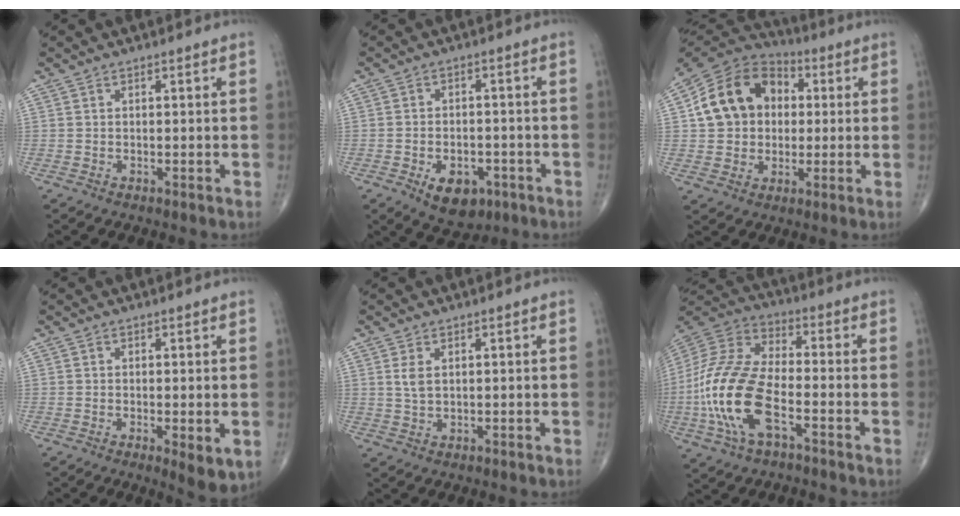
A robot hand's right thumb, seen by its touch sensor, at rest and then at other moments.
{"total": 8.4, "force": [-3.8, 5.3, 5.3], "torque": [-0.063, 0.015, -0.047]}
{"total": 16.0, "force": [2.0, 13.1, 8.9], "torque": [-0.134, 0.022, 0.028]}
{"total": 4.8, "force": [-1.0, 1.7, 4.4], "torque": [-0.069, -0.016, -0.014]}
{"total": 2.8, "force": [0.9, 1.6, 2.2], "torque": [-0.044, 0.000, 0.023]}
{"total": 19.4, "force": [-5.8, 9.2, 16.0], "torque": [-0.349, 0.023, -0.112]}